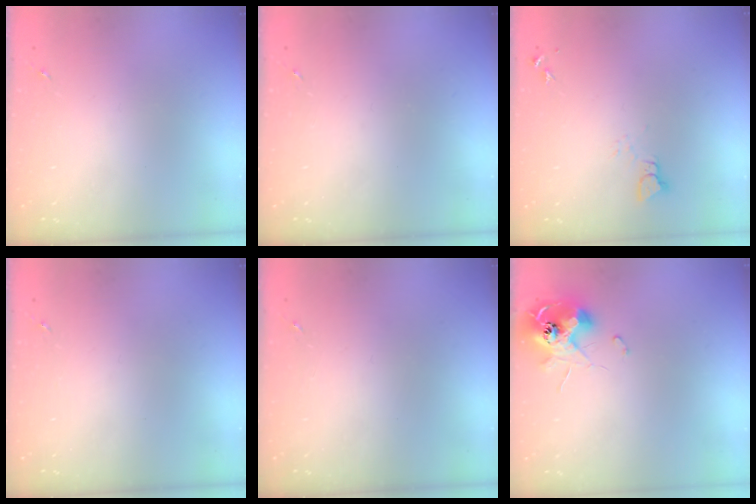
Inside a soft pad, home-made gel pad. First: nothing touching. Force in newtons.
{"total": 0.0}
{"total": 2.5, "press": 2.5, "slide": 0.1}
{"total": 0.0}
{"total": 0.0}
{"total": 11.2, "press": 11.2, "slide": 0.8}